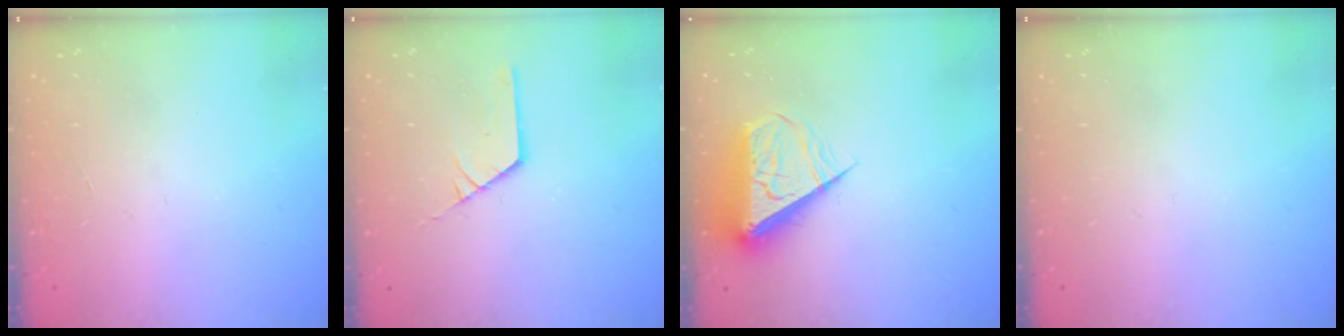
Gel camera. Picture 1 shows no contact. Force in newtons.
{"total": 2.3, "press": 2.3, "slide": 0.3}
{"total": 9.2, "press": 9.2, "slide": 0.3}
{"total": 0.0}